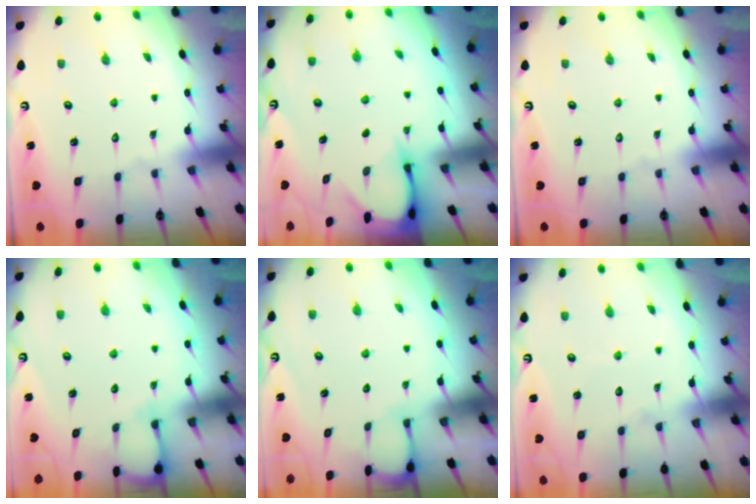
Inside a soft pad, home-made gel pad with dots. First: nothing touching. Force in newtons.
{"total": 3.5, "press": 3.5, "slide": 0.3}
{"total": 0.0}
{"total": 3.3, "press": 3.3, "slide": 0.4}
{"total": 2.1, "press": 2.1, "slide": 0.2}
{"total": 2.3, "press": 2.3, "slide": 0.2}